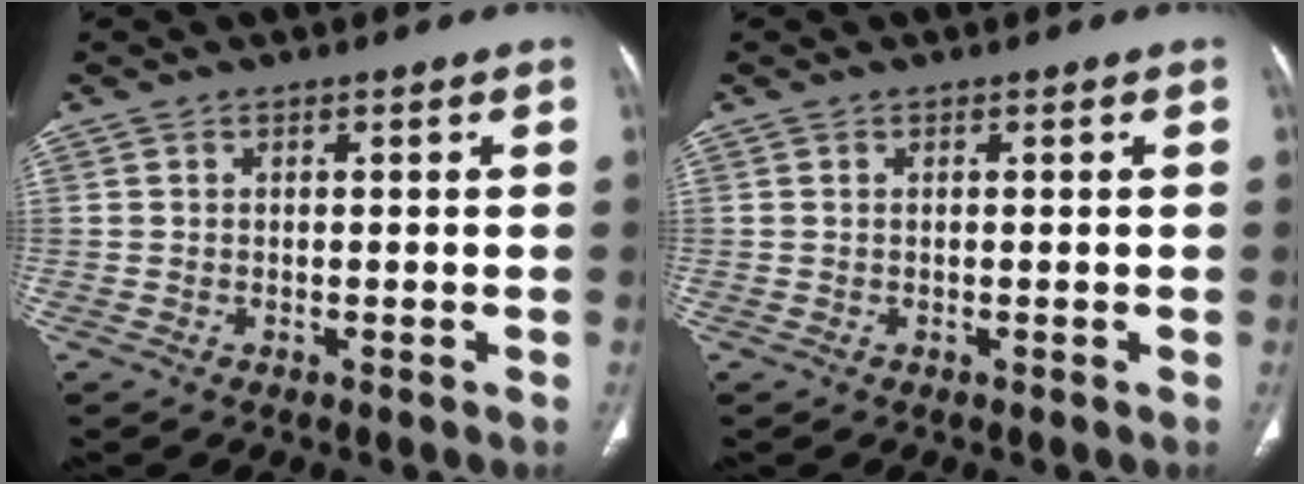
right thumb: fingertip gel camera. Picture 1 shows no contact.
{"total": 0.0}